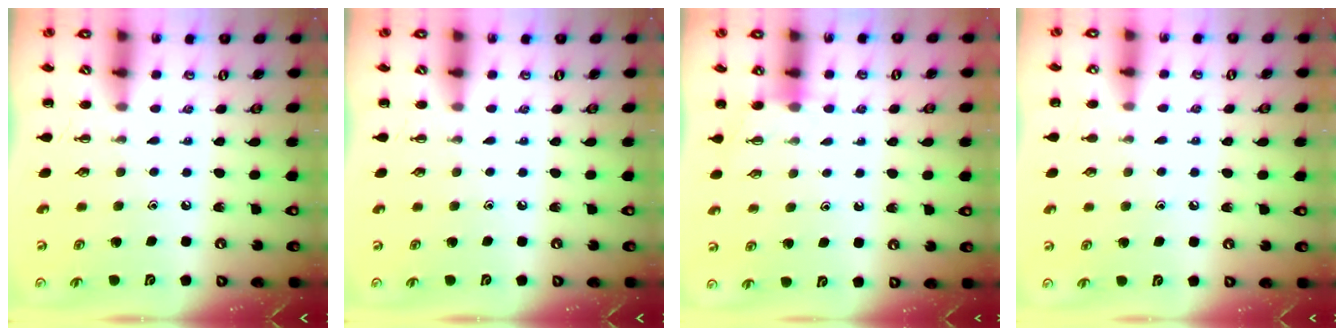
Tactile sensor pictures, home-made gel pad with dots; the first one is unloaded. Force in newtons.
{"total": 0.0}
{"total": 3.4, "press": 3.3, "slide": 1.0}
{"total": 3.7, "press": 3.6, "slide": 1.0}